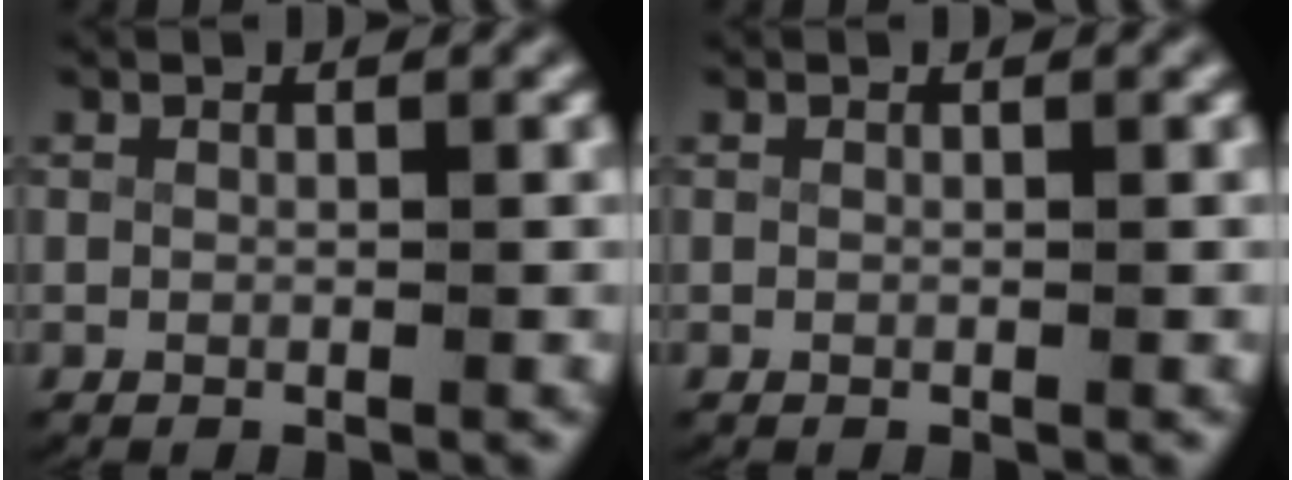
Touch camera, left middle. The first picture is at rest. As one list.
[{"total": 0.0}]